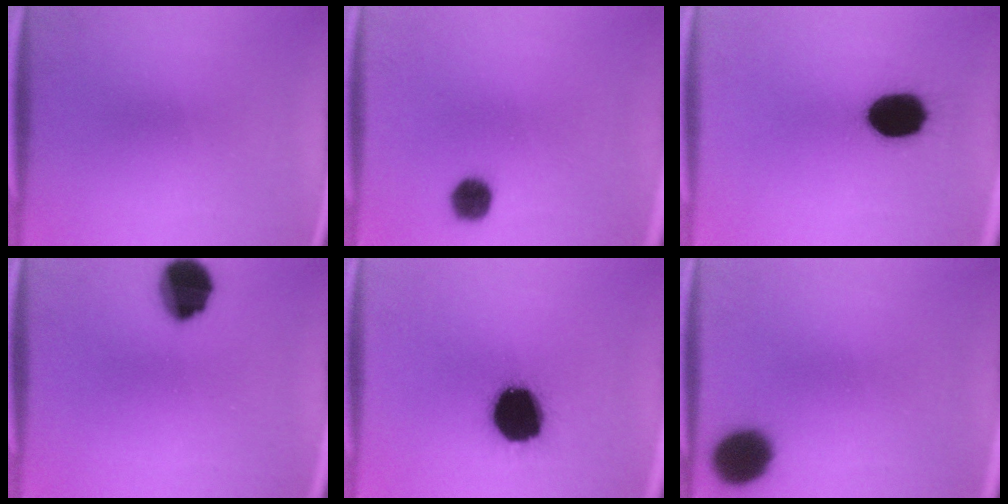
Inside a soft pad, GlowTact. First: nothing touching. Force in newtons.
{"total": 4.7}
{"total": 16.2}
{"total": 11.6}
{"total": 19.1}
{"total": 11.5}